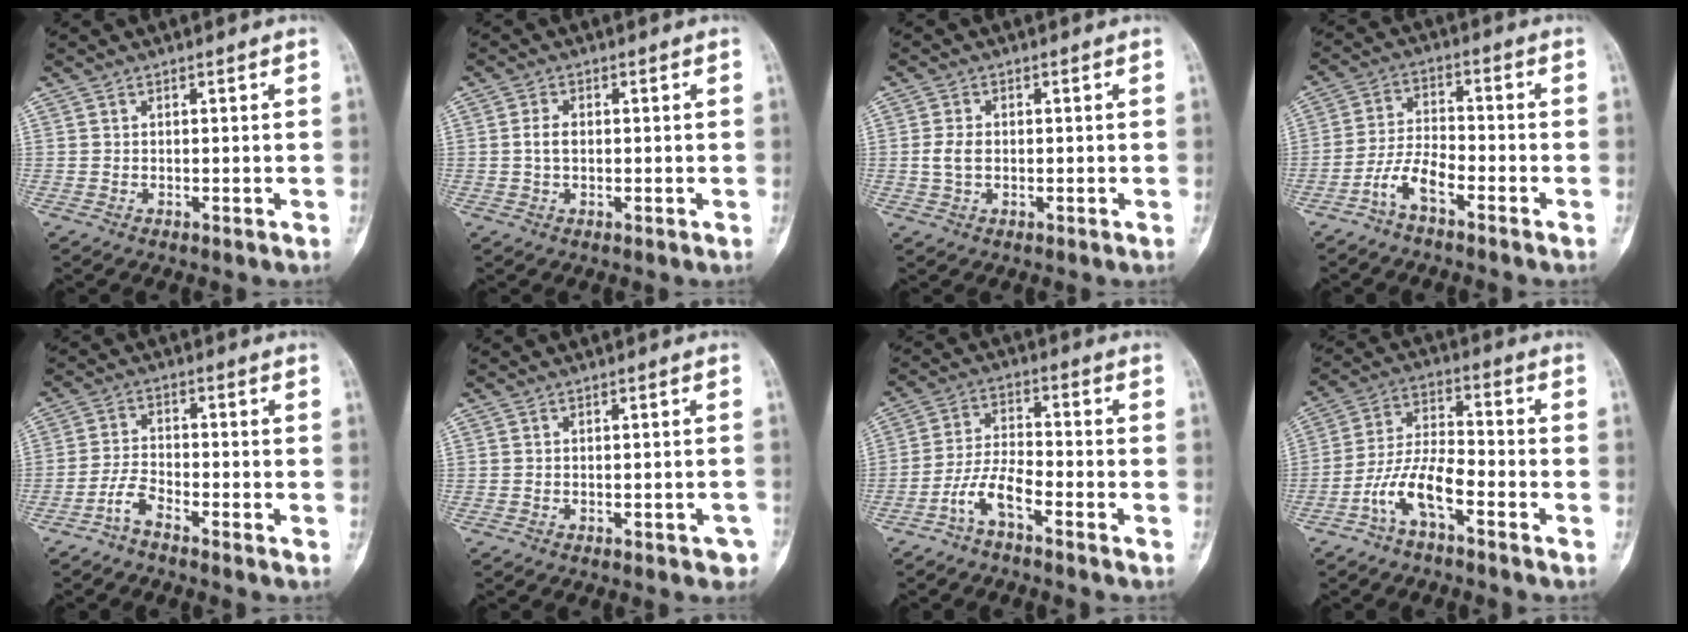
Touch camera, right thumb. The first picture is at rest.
{"total": 2.5, "force": [0.0, 1.6, 2.0], "torque": [-0.037, 0.004, -0.004]}
{"total": 3.2, "force": [-0.1, 2.1, 2.3], "torque": [-0.050, 0.006, -0.003]}
{"total": 6.4, "force": [-4.0, 2.1, 4.5], "torque": [-0.092, 0.033, -0.082]}
{"total": 3.8, "force": [-3.1, 1.0, 2.0], "torque": [-0.042, 0.021, -0.068]}
{"total": 3.3, "force": [-2.2, 1.5, 1.9], "torque": [-0.013, 0.014, -0.021]}
{"total": 6.5, "force": [-4.1, 1.8, 4.6], "torque": [-0.099, 0.035, -0.087]}
{"total": 9.1, "force": [-5.0, 3.0, 7.0], "torque": [-0.144, 0.049, -0.102]}